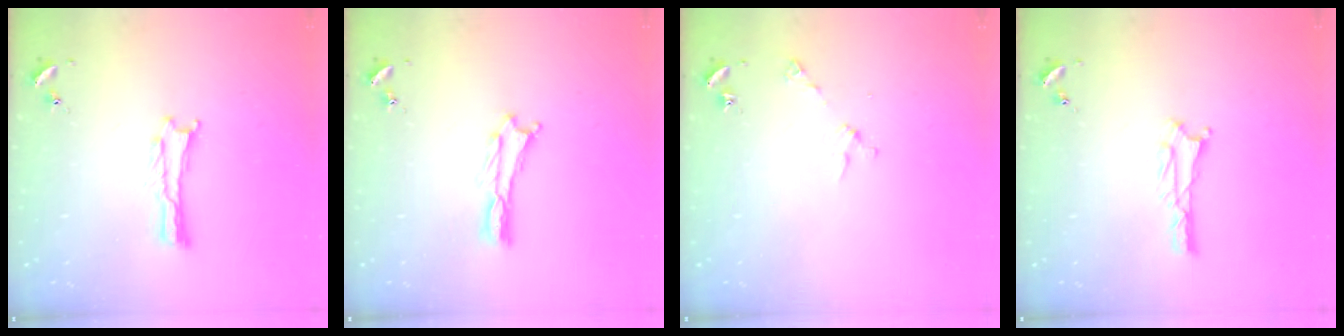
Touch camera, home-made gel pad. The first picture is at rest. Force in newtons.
{"total": 0.0}
{"total": 2.9, "press": 2.9, "slide": 0.2}
{"total": 0.7, "press": 0.7, "slide": 0.1}